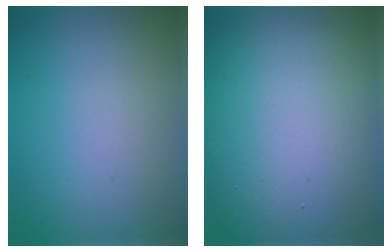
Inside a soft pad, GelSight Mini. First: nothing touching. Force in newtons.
{"total": 19.1, "press": 19.1, "slide": 1.0}